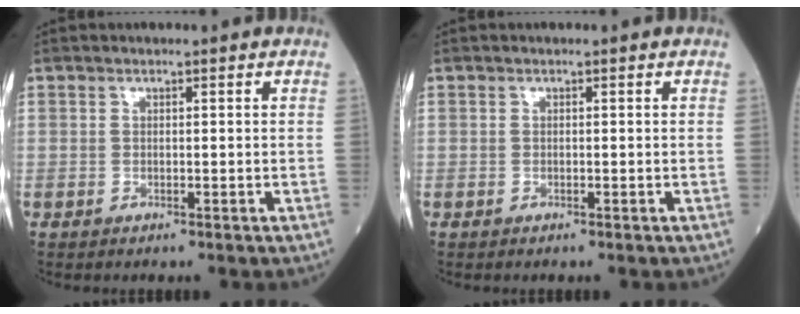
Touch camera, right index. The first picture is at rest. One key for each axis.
{"total": 0.0}